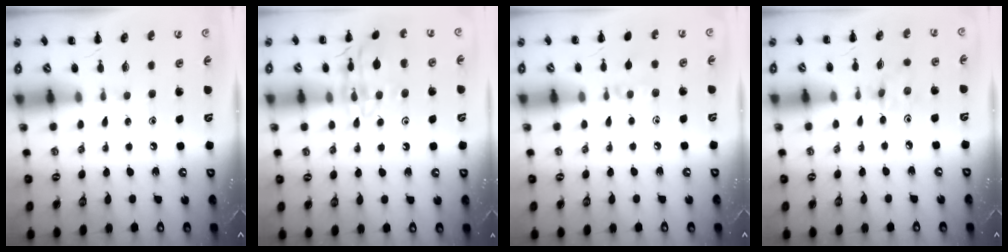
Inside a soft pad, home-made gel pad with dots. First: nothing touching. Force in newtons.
{"total": 13.9, "press": 13.9, "slide": 0.1}
{"total": 6.0, "press": 5.7, "slide": 1.9}
{"total": 2.9, "press": 2.7, "slide": 0.9}